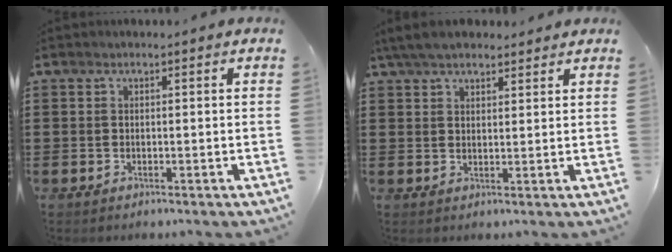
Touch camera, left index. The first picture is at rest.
{"total": 4.8, "force": [4.2, 1.3, 2.0], "torque": [-0.051, -0.002, 0.079]}